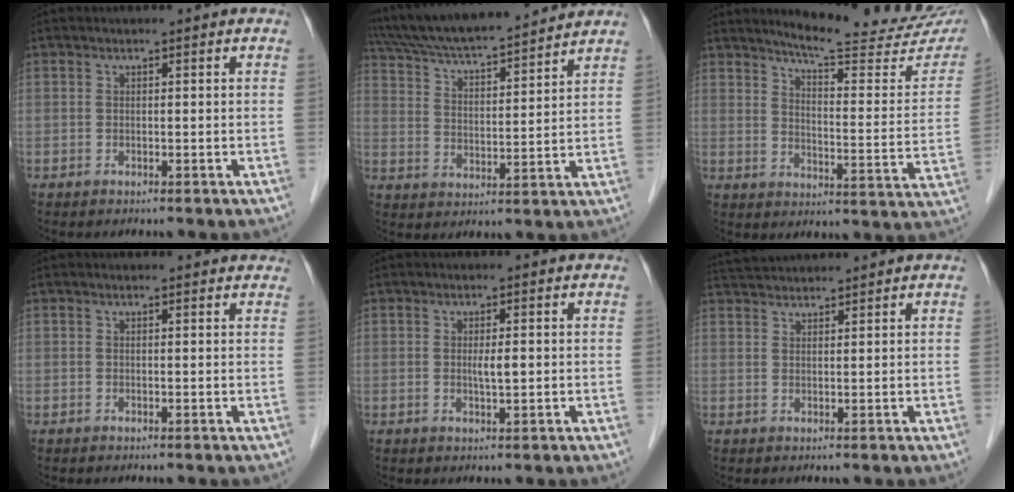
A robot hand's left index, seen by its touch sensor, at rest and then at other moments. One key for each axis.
{"total": 18.3, "fx": 16.8, "fy": 1.4, "fz": 7.2, "tx": -0.131, "ty": 0.025, "tz": 0.272}
{"total": 19.5, "fx": 17.5, "fy": 1.9, "fz": 8.3, "tx": -0.109, "ty": -0.075, "tz": 0.211}
{"total": 3.9, "fx": 3.7, "fy": 0.9, "fz": 0.7, "tx": -0.008, "ty": 0.006, "tz": 0.029}
{"total": 1.9, "fx": 0.0, "fy": 0.3, "fz": 1.9, "tx": -0.036, "ty": -0.004, "tz": 0.001}
{"total": 5.4, "fx": 5.2, "fy": 0.1, "fz": 1.2, "tx": -0.025, "ty": 0.037, "tz": 0.093}